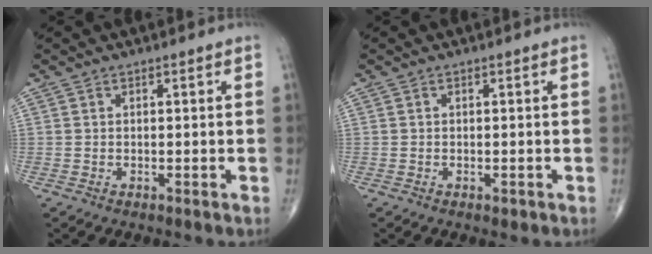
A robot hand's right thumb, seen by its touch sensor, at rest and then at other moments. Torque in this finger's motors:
{"motor_torque": [-0.09, 0.15, -0.15, -0.04, -0.02]}